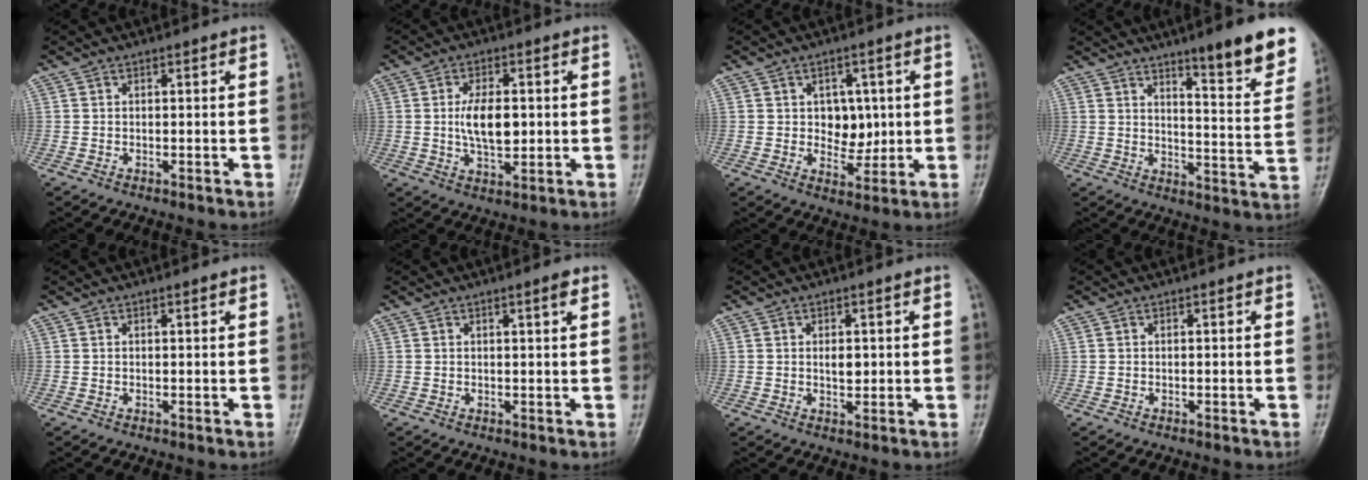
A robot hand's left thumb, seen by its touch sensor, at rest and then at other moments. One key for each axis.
{"total": 8.1, "fx": 0.4, "fy": 4.2, "fz": 6.9, "tx": -0.114, "ty": -0.007, "tz": 0.007}
{"total": 6.8, "fx": 1.0, "fy": 5.0, "fz": 4.5, "tx": -0.026, "ty": -0.008, "tz": 0.021}
{"total": 14.9, "fx": 9.8, "fy": 2.5, "fz": 10.9, "tx": -0.112, "ty": -0.065, "tz": 0.140}
{"total": 0.5, "fx": 0.4, "fy": 0.1, "fz": 0.4, "tx": -0.007, "ty": -0.001, "tz": 0.004}
{"total": 1.6, "fx": 0.9, "fy": 0.1, "fz": 1.3, "tx": -0.021, "ty": -0.004, "tz": 0.014}
{"total": 2.5, "fx": 0.4, "fy": 1.4, "fz": 2.0, "tx": -0.027, "ty": -0.003, "tz": 0.009}
{"total": 0.0}